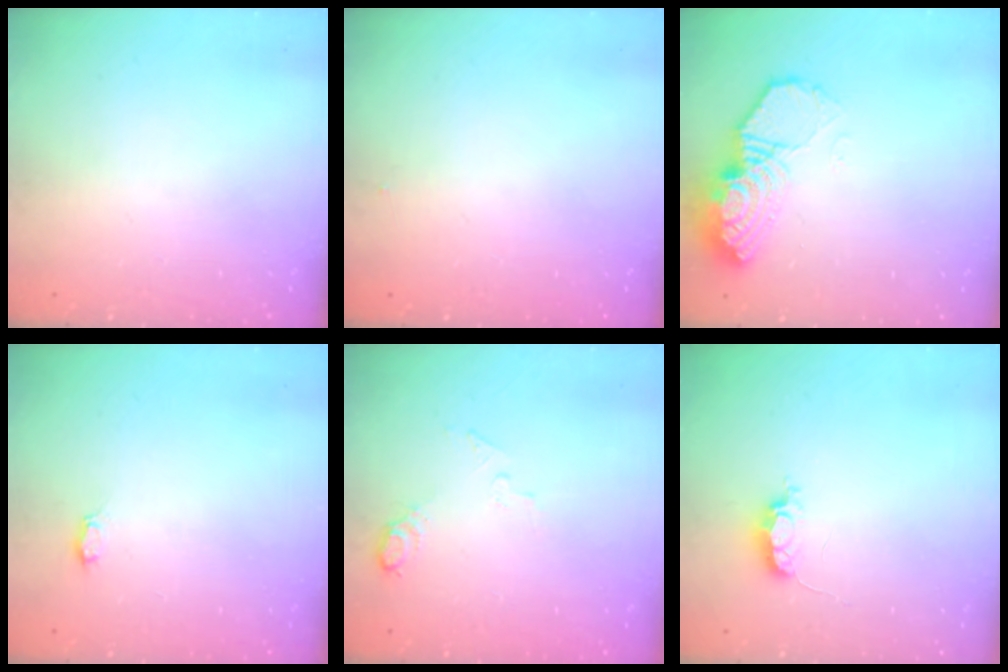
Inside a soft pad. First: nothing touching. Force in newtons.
{"total": 5.7, "press": 1.1, "slide": 5.6}
{"total": 12.0, "press": 11.9, "slide": 0.7}
{"total": 2.1, "press": 2.1, "slide": 0.3}
{"total": 5.6, "press": 5.6, "slide": 0.9}
{"total": 4.5, "press": 4.4, "slide": 0.6}